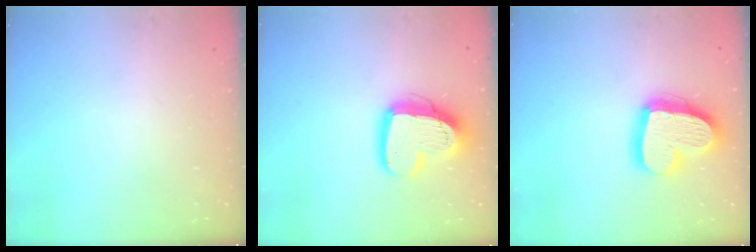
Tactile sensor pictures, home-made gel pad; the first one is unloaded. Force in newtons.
{"total": 15.5, "press": 15.4, "slide": 1.4}
{"total": 19.3, "press": 19.3, "slide": 1.6}